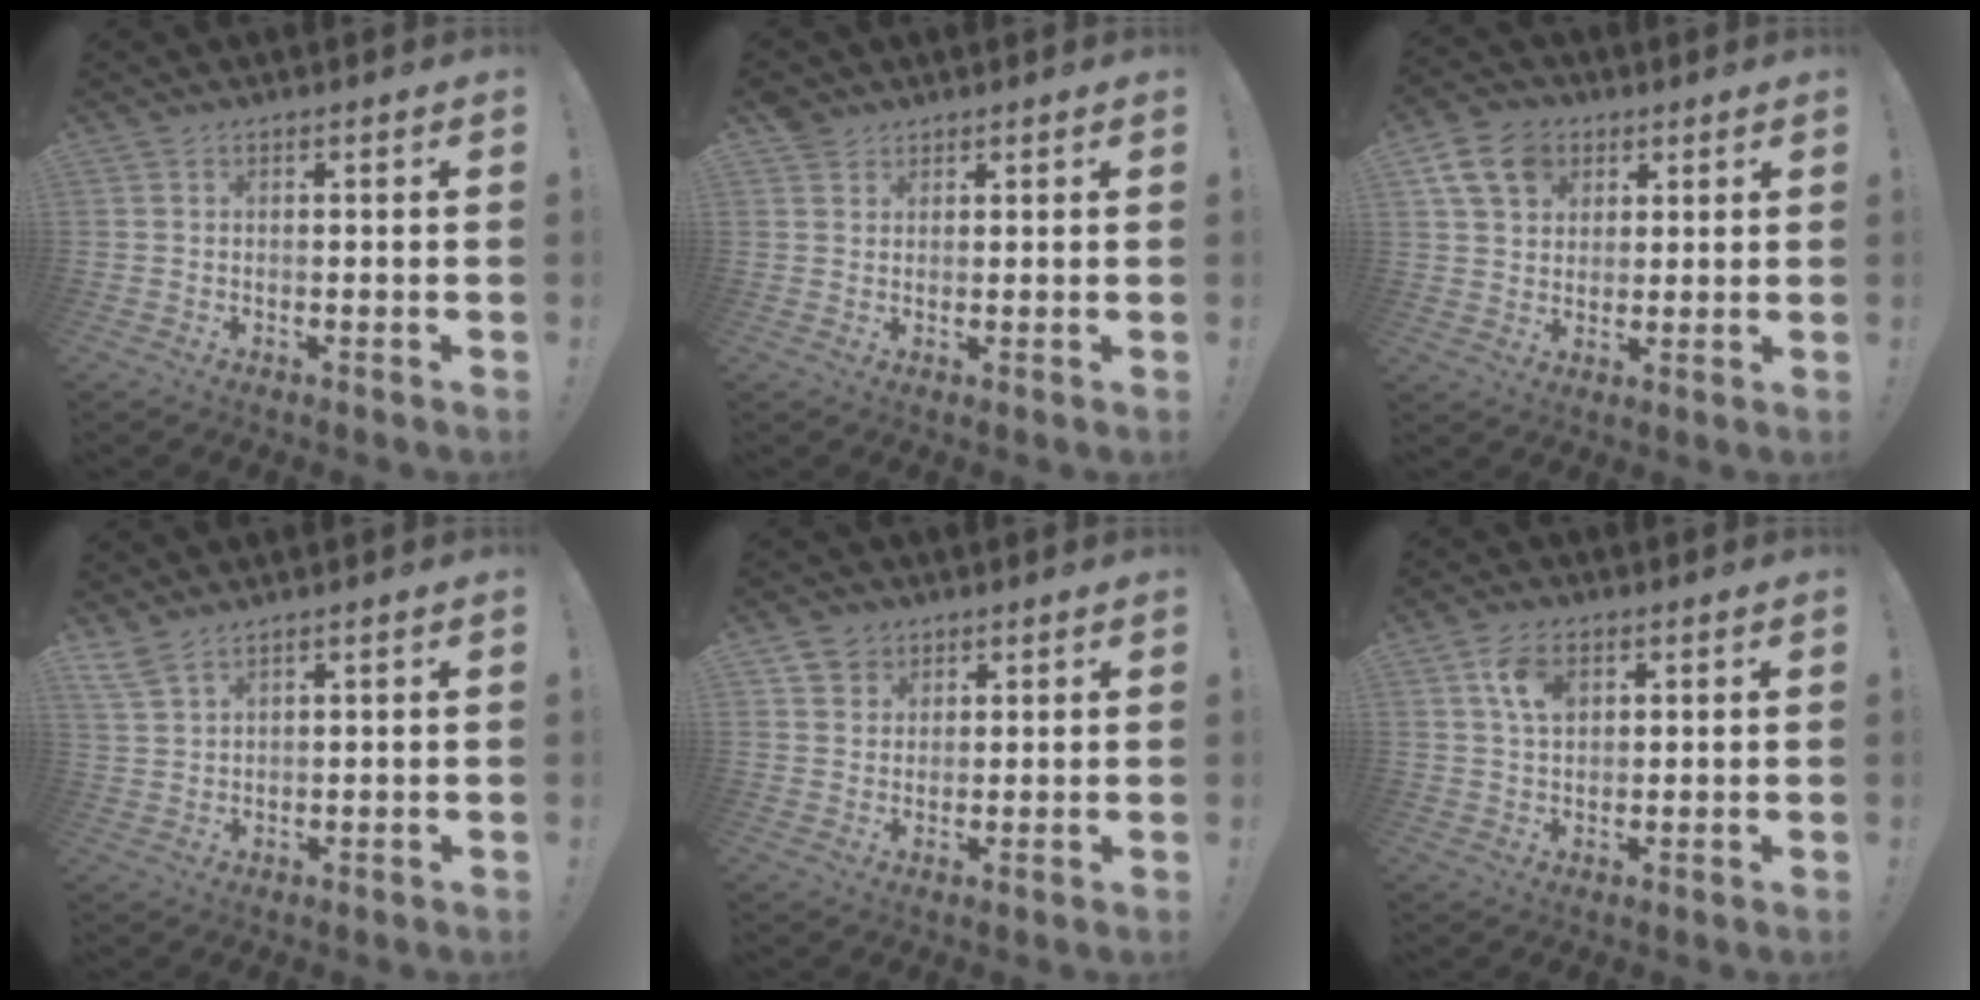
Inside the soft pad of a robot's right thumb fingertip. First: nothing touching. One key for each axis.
{"total": 2.9, "fx": 2.1, "fy": 2.0, "fz": 0.3, "tx": 0.002, "ty": -0.011, "tz": 0.039}
{"total": 12.1, "fx": 5.4, "fy": 9.3, "fz": 5.5, "tx": -0.085, "ty": -0.016, "tz": 0.108}
{"total": 5.0, "fx": 4.1, "fy": 1.7, "fz": 2.4, "tx": -0.057, "ty": -0.017, "tz": 0.081}
{"total": 4.8, "fx": 2.9, "fy": 3.9, "fz": 0.2, "tx": 0.002, "ty": -0.017, "tz": 0.055}
{"total": 7.3, "fx": 2.9, "fy": 4.8, "fz": 4.7, "tx": -0.076, "ty": -0.001, "tz": 0.055}